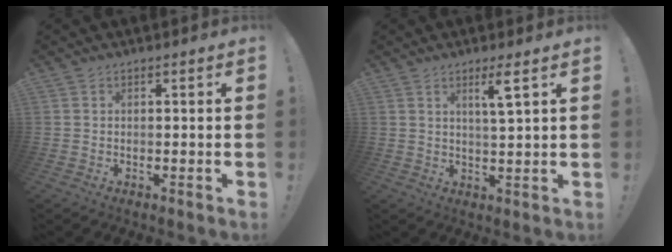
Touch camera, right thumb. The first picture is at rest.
{"total": 5.4, "force": [2.8, -0.2, 4.6], "torque": [-0.066, -0.011, 0.038]}